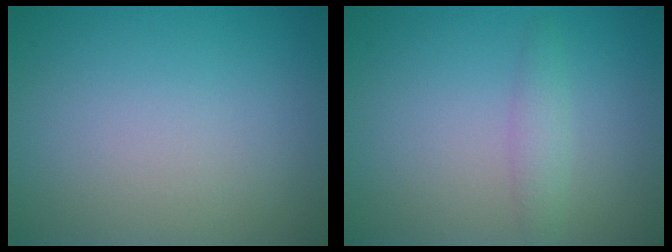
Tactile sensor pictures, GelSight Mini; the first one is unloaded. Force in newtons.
{"total": 1.6, "press": 1.6, "slide": 0.1}